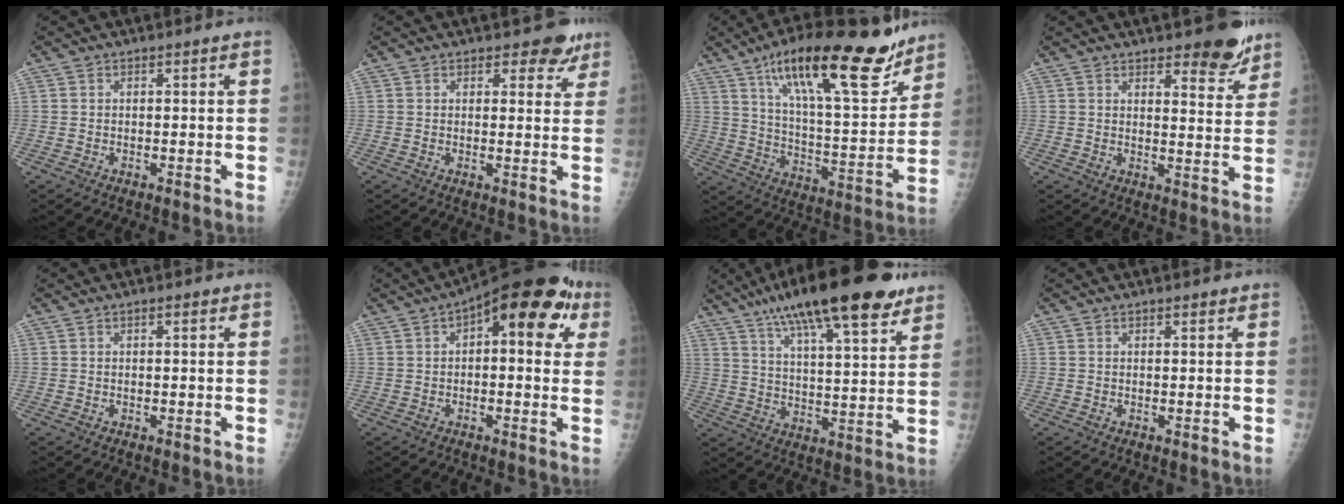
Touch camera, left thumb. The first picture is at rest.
{"total": 4.7, "force": [3.5, 2.6, 1.7], "torque": [0.012, -0.020, 0.038]}
{"total": 25.0, "force": [16.4, 7.2, 17.4], "torque": [-0.246, -0.064, 0.268]}
{"total": 7.4, "force": [5.5, 2.6, 4.3], "torque": [-0.027, -0.036, 0.073]}
{"total": 0.8, "force": [0.4, 0.3, 0.6], "torque": [-0.011, 0.001, 0.004]}
{"total": 16.7, "force": [5.5, 7.4, 13.9], "torque": [-0.149, 0.025, 0.061]}
{"total": 23.6, "force": [15.5, 6.0, 16.7], "torque": [-0.254, -0.028, 0.244]}
{"total": 0.8, "force": [0.6, 0.3, 0.4], "torque": [-0.005, -0.003, 0.007]}